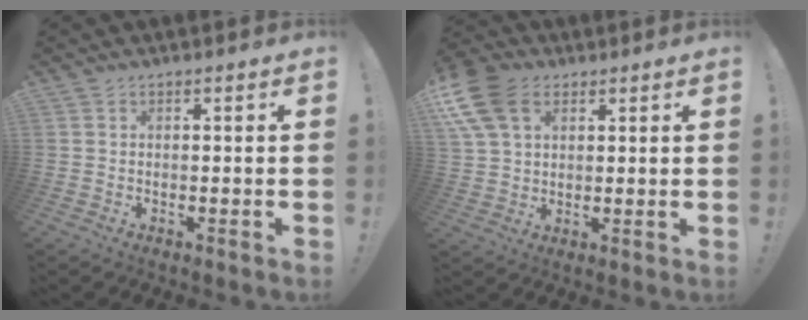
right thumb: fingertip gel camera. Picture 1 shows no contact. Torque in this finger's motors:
{"motor_torque": [0.23, 1.68, 0.38, 0.56, 0.11]}